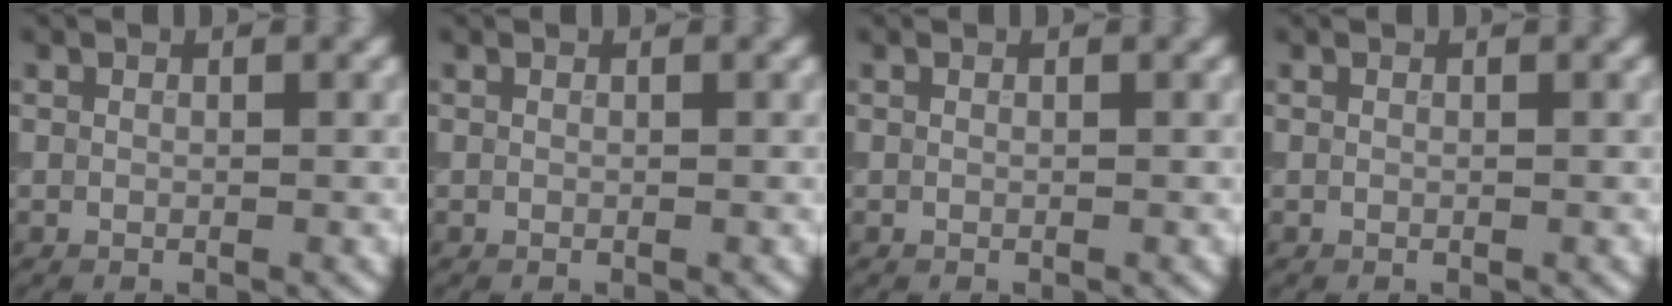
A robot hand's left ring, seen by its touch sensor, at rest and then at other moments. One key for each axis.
{"total": 0.0}
{"total": 0.0}
{"total": 0.0}